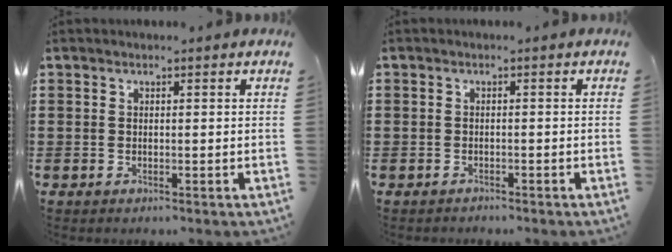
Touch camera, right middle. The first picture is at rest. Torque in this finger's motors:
{"motor_torque": [-0.64, 0.54, -1.05, -0.21]}